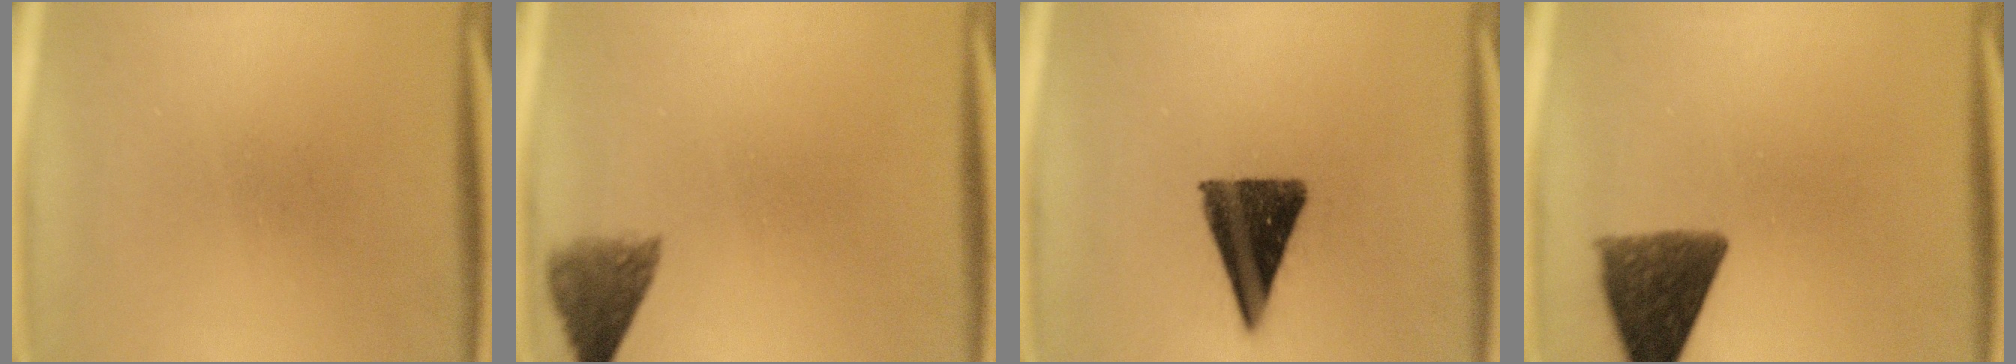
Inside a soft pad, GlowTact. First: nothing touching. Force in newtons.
{"total": 4.6}
{"total": 13.2}
{"total": 10.0}